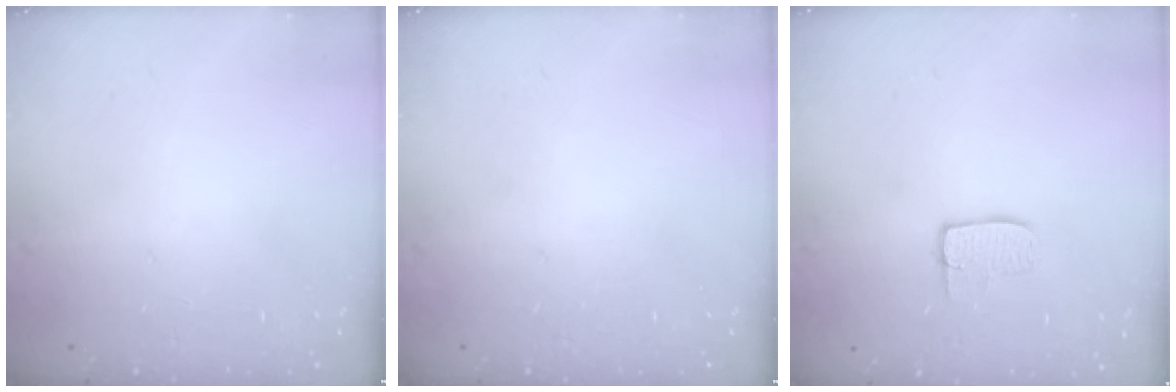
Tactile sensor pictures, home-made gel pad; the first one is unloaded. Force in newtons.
{"total": 0.0}
{"total": 7.0, "press": 7.0, "slide": 0.3}